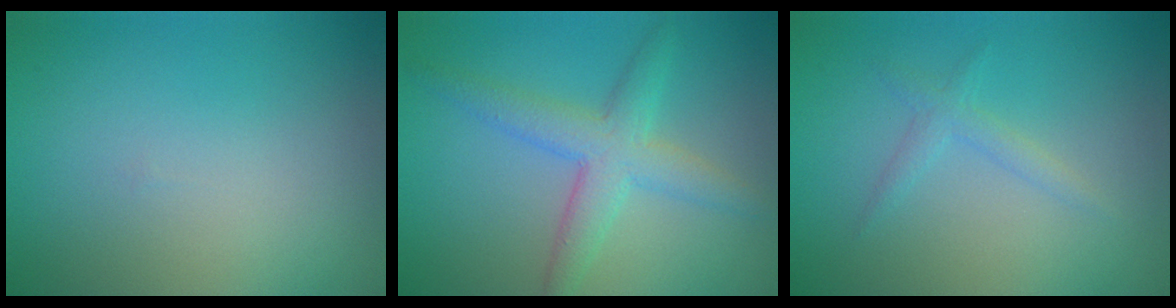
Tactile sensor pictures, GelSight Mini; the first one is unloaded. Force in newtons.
{"total": 4.0, "press": 4.0, "slide": 0.1}
{"total": 1.3, "press": 1.3, "slide": 0.0}